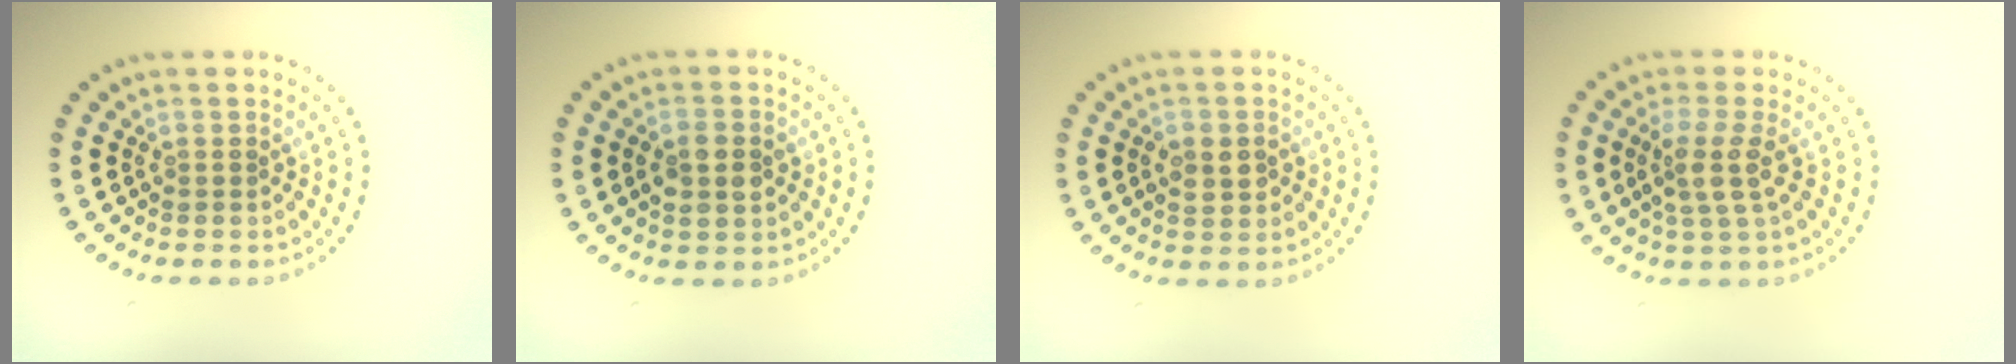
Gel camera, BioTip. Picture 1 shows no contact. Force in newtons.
{"total": 2.8, "press": 2.8, "slide": 0.1}
{"total": 2.2, "press": 2.2, "slide": 0.1}
{"total": 3.0, "press": 2.4, "slide": 1.8}